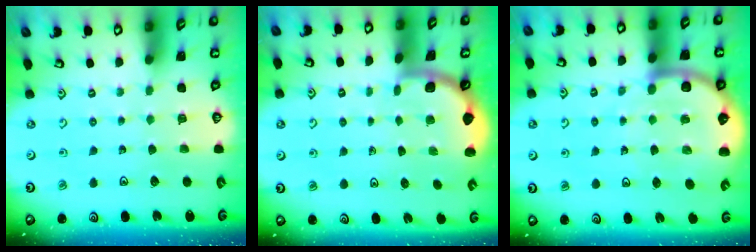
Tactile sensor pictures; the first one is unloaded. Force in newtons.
{"total": 1.9, "press": 1.9, "slide": 0.0}
{"total": 9.2, "press": 8.9, "slide": 2.5}